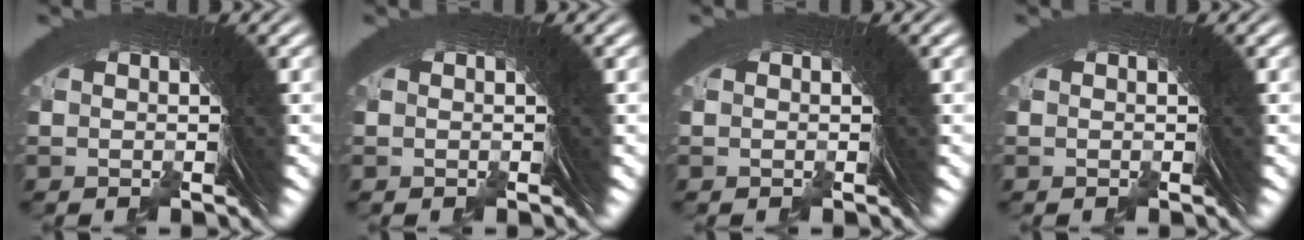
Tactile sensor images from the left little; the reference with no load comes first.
{"total": 0.0}
{"total": 0.0}
{"total": 0.0}